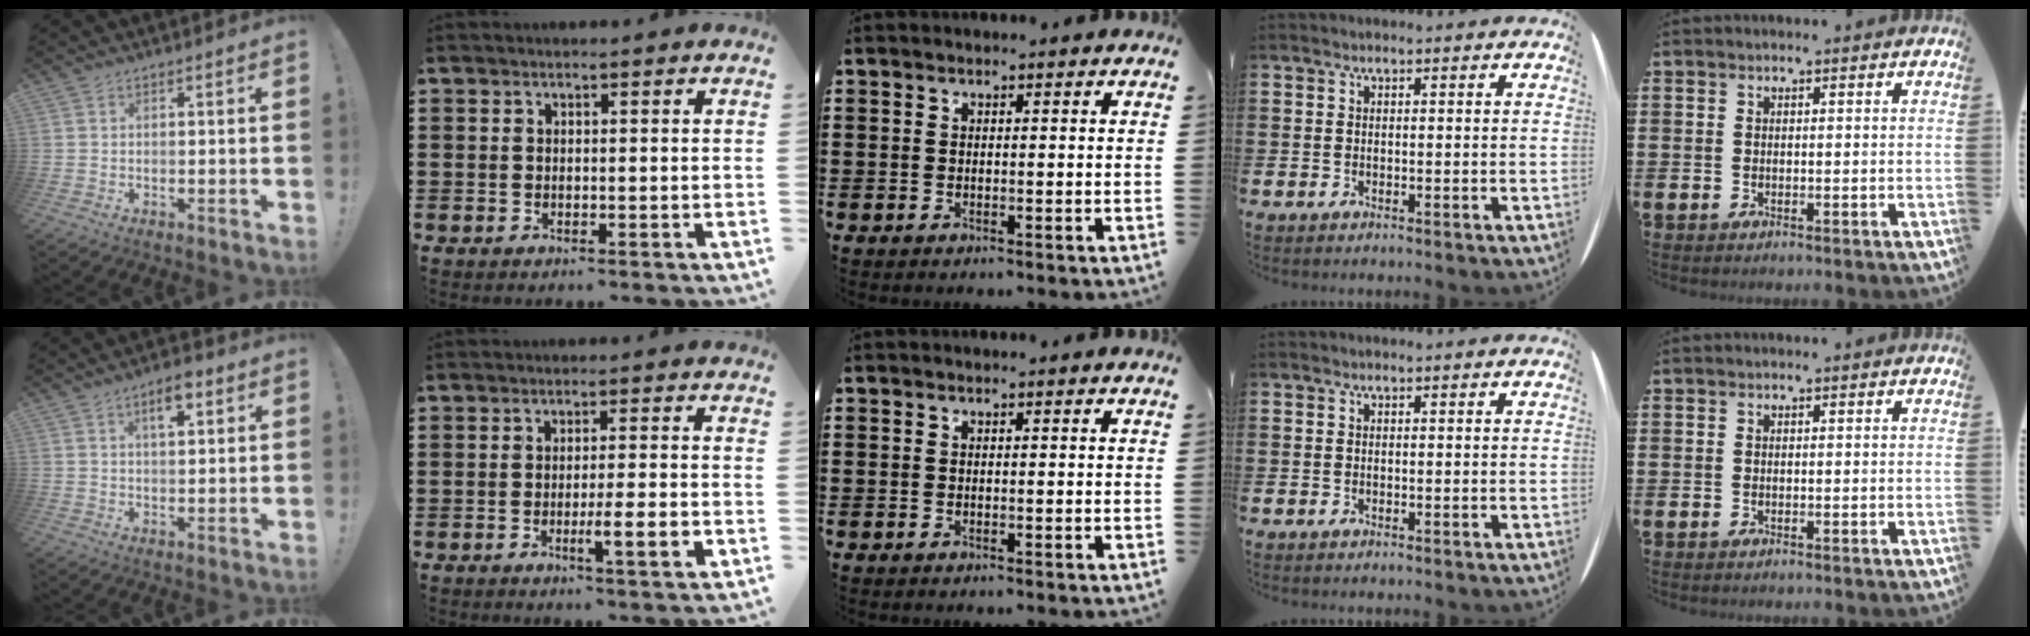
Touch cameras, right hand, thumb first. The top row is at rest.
{"thumb": {"total": 5.6, "force": [2.6, 2.4, 4.4], "torque": [-0.054, -0.008, 0.037]}, "index": {"total": 6.0, "force": [-1.8, 0.6, 5.7], "torque": [-0.091, -0.007, -0.027]}}